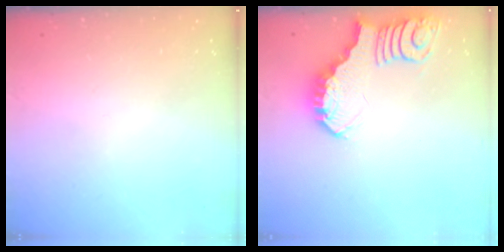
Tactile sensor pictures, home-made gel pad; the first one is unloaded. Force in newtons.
{"total": 3.6, "press": 3.5, "slide": 0.6}